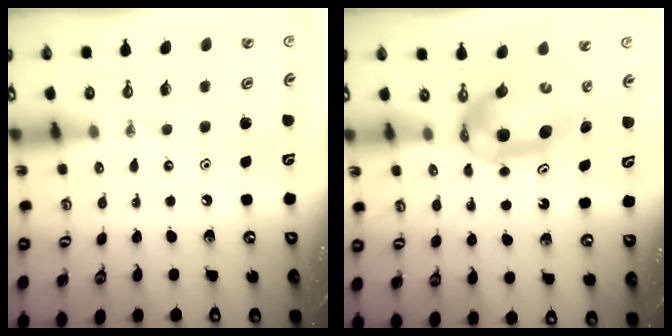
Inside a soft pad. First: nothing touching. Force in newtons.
{"total": 8.1, "press": 8.0, "slide": 1.0}